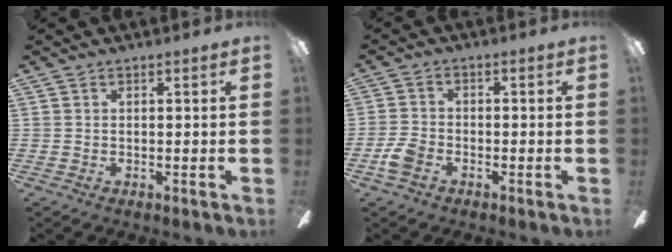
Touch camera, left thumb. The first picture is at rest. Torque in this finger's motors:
{"motor_torque": [0.00, 0.02, 0.19, -0.16, 0.00]}